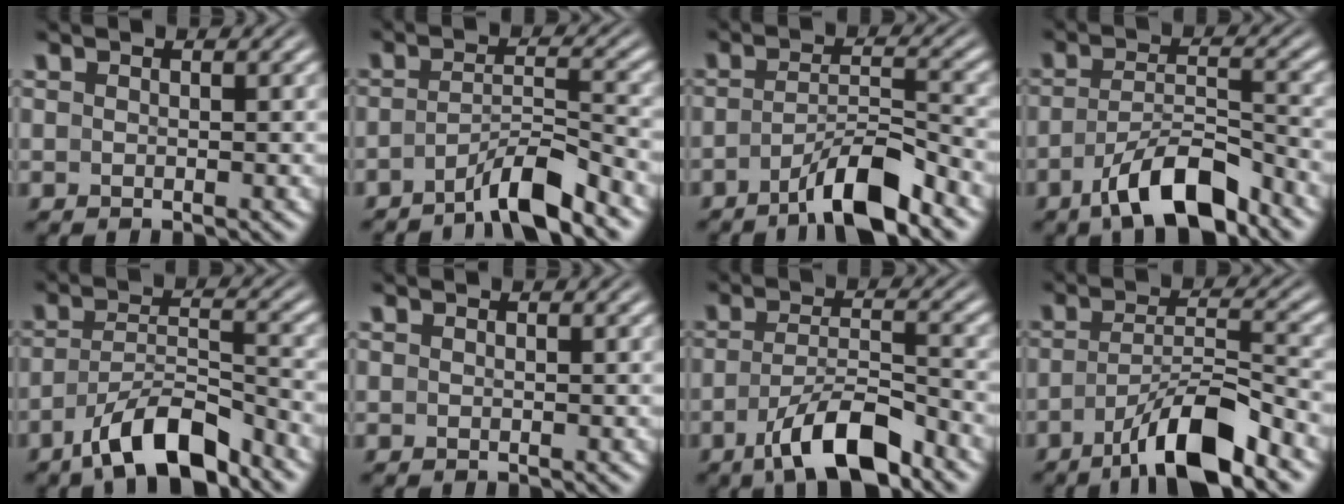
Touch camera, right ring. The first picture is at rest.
{"total": 4.3, "force": [-3.4, 0.5, 2.6], "torque": [-0.031, -0.009, -0.054]}
{"total": 4.9, "force": [-3.5, 0.8, 3.4], "torque": [-0.044, -0.010, -0.054]}
{"total": 5.7, "force": [-3.9, 1.5, 3.9], "torque": [-0.054, -0.013, -0.058]}
{"total": 5.8, "force": [-4.2, 1.8, 3.7], "torque": [-0.050, -0.014, -0.062]}
{"total": 0.0}
{"total": 5.7, "force": [-3.6, 1.4, 4.2], "torque": [-0.064, -0.018, -0.051]}
{"total": 6.1, "force": [-3.5, 1.1, 4.9], "torque": [-0.069, -0.016, -0.051]}